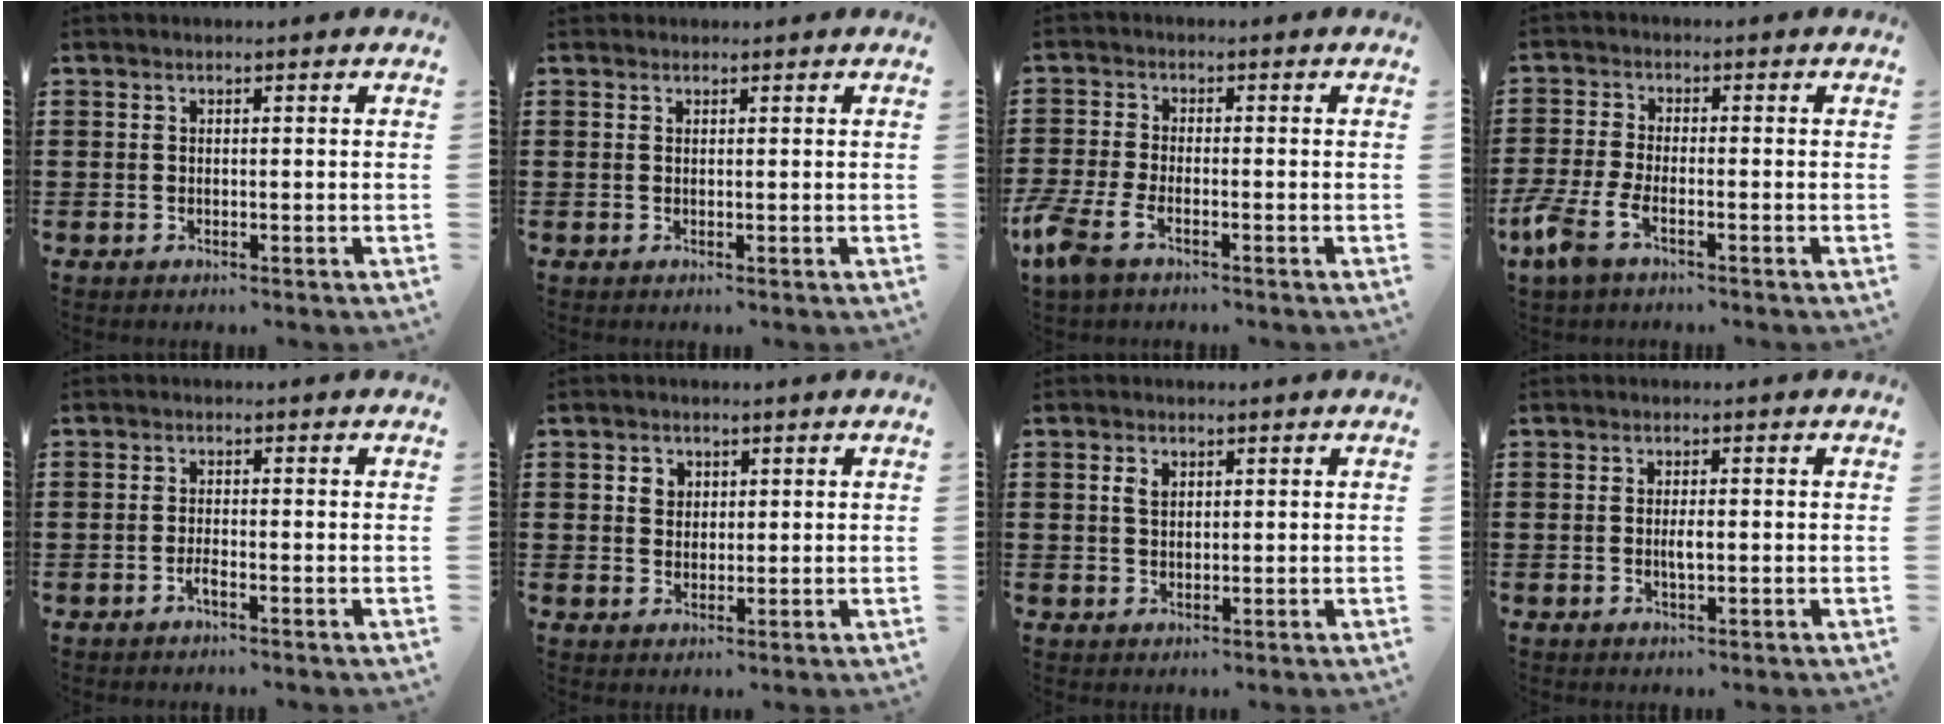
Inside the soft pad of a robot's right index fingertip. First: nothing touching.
{"total": 0.6, "force": [0.5, 0.4, -0.1], "torque": [0.000, 0.003, 0.010]}
{"total": 4.2, "force": [-2.7, 0.9, 3.1], "torque": [-0.097, -0.020, -0.060]}
{"total": 5.1, "force": [-2.9, 1.3, 3.9], "torque": [-0.116, -0.022, -0.064]}
{"total": 1.5, "force": [-1.0, 0.1, 1.2], "torque": [-0.023, -0.007, -0.016]}
{"total": 2.2, "force": [1.0, 1.9, 0.5], "torque": [-0.017, 0.010, 0.017]}
{"total": 1.9, "force": [0.7, 1.2, 1.2], "torque": [-0.027, 0.005, 0.013]}
{"total": 2.0, "force": [-0.2, 0.5, 1.9], "torque": [-0.036, 0.000, -0.005]}